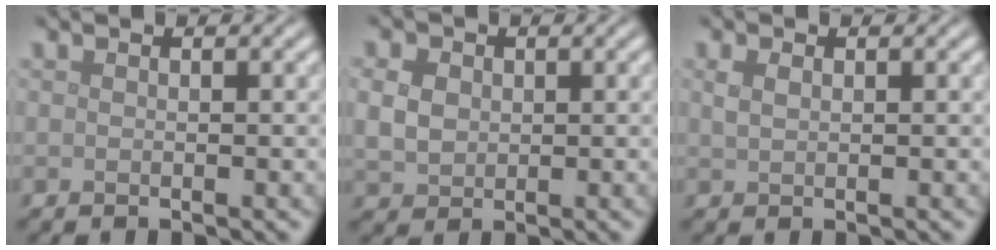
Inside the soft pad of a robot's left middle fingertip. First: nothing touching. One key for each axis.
{"total": 3.2, "fx": 0.5, "fy": 2.6, "fz": 1.7, "tx": -0.043, "ty": 0.005, "tz": 0.006}
{"total": 1.2, "fx": 0.5, "fy": 0.8, "fz": 0.8, "tx": -0.021, "ty": 0.001, "tz": 0.012}